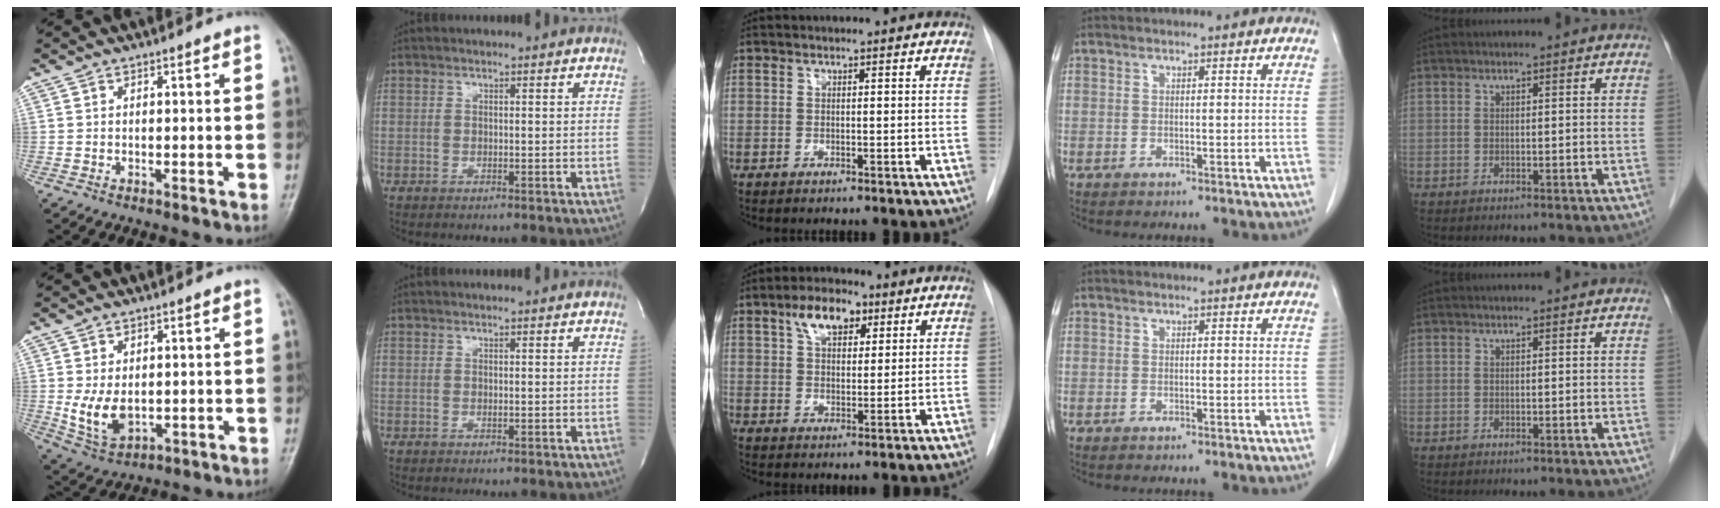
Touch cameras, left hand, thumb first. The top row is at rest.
{"thumb": {"total": 7.5, "force": [-0.3, 4.9, 5.6], "torque": [-0.095, -0.012, 0.010]}, "index": {"total": 0.5, "force": [0.4, 0.0, 0.3], "torque": [-0.002, 0.001, 0.005]}, "middle": {"total": 7.4, "force": [3.8, 3.8, 5.0], "torque": [-0.087, 0.019, 0.064]}}